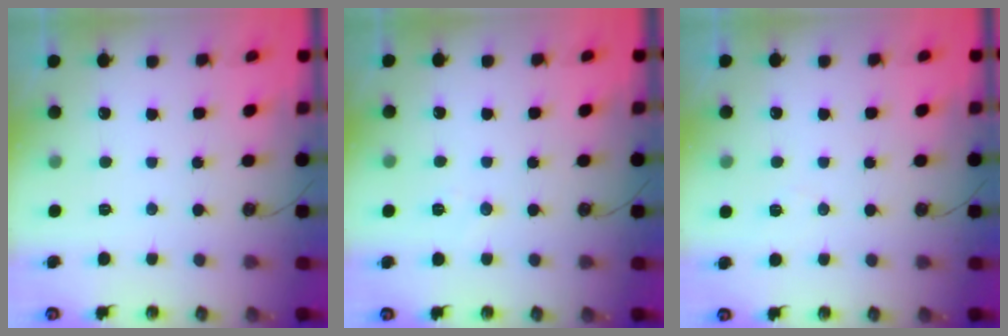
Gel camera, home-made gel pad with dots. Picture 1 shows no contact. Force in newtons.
{"total": 4.5, "press": 4.3, "slide": 1.5}
{"total": 5.8, "press": 5.1, "slide": 2.7}